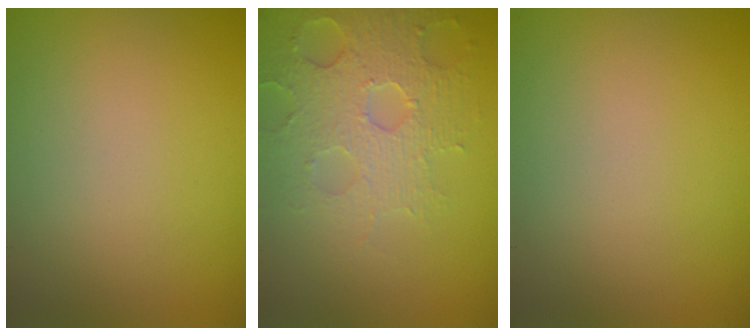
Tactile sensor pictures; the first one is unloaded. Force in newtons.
{"total": 4.6, "press": 4.3, "slide": 1.6}
{"total": 0.0}